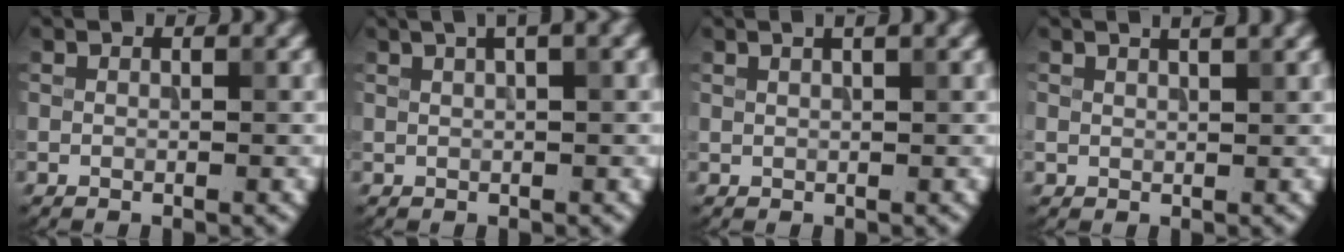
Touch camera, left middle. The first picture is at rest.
{"total": 4.6, "force": [2.4, 1.7, 3.5], "torque": [-0.033, 0.013, 0.019]}
{"total": 2.8, "force": [1.6, 1.2, 2.0], "torque": [-0.009, 0.008, 0.002]}
{"total": 1.8, "force": [1.4, 0.6, 1.0], "torque": [-0.012, 0.002, 0.022]}